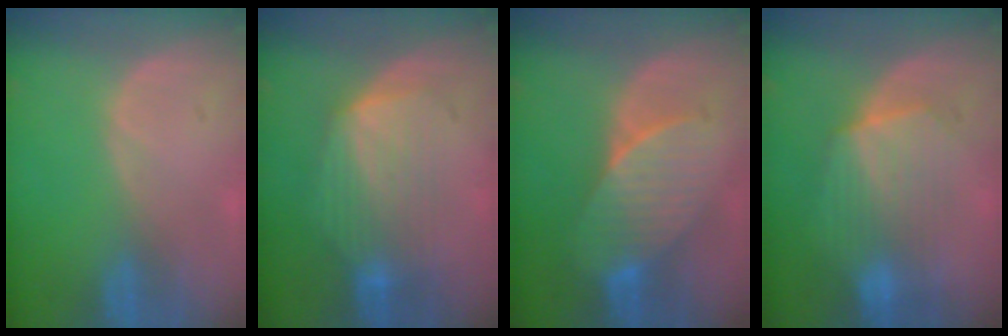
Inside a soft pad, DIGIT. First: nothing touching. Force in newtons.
{"total": 7.1, "press": 7.1, "slide": 0.8}
{"total": 7.1, "press": 7.0, "slide": 1.3}
{"total": 7.1, "press": 7.0, "slide": 1.2}